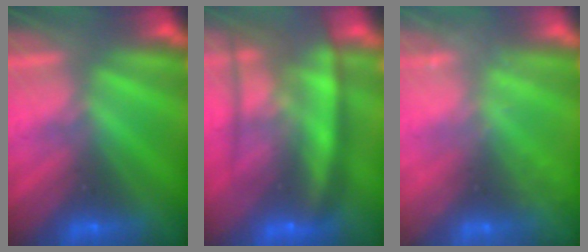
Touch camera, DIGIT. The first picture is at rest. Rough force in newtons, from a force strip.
{"total": 6.9}
{"total": 2.3}